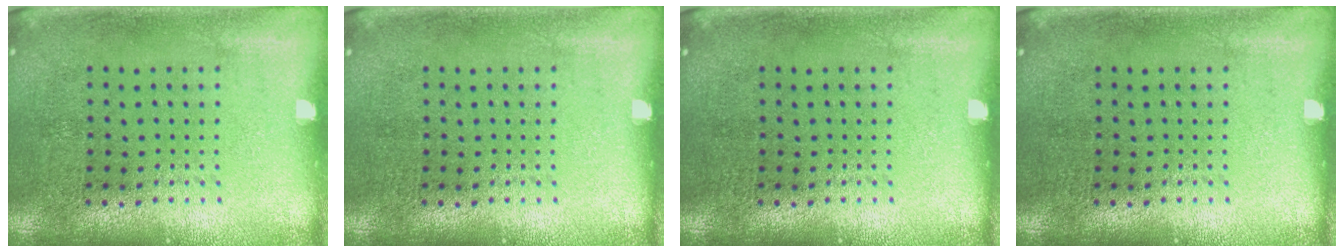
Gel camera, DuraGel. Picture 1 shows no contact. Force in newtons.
{"total": 0.0}
{"total": 0.0}
{"total": 0.0}